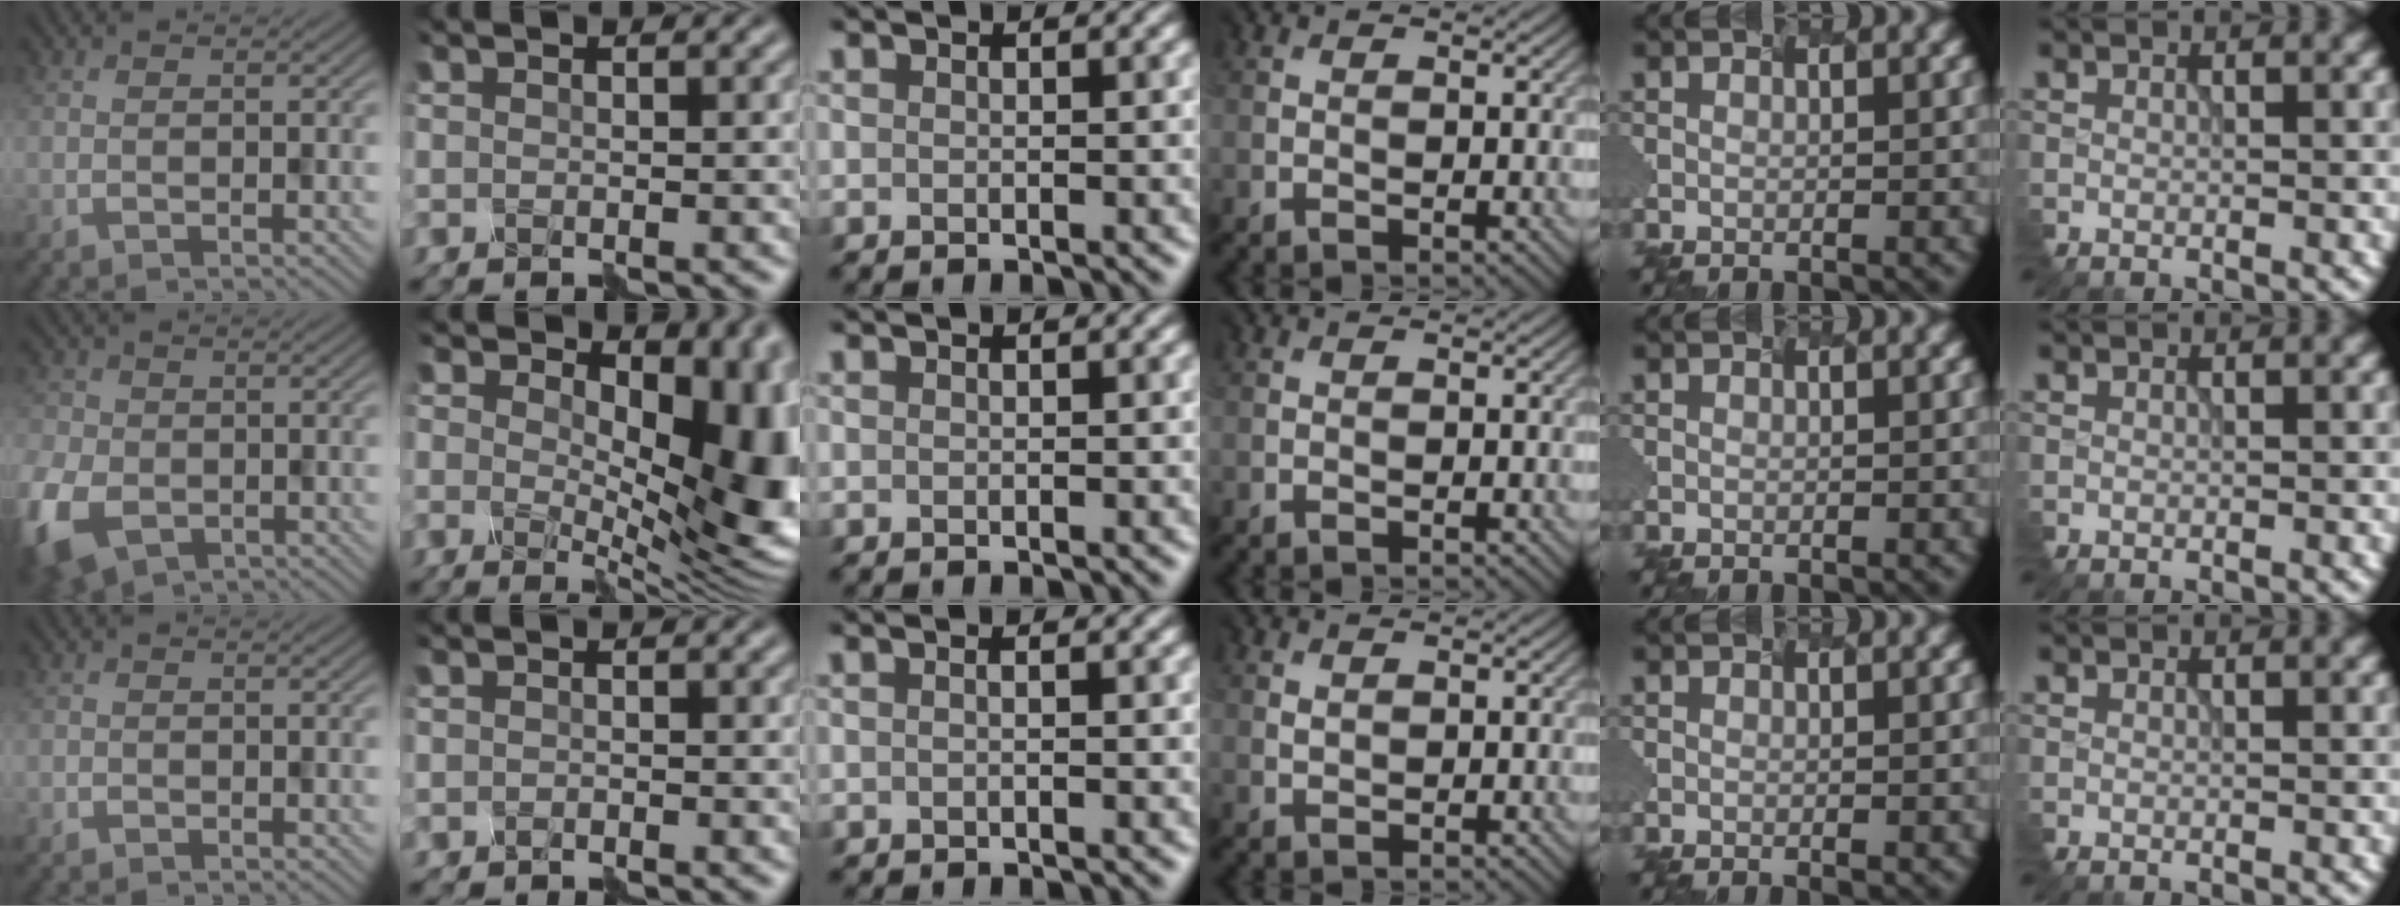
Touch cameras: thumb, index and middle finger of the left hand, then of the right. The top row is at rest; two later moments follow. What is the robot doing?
{"motion": "disassemble", "object": "velcro strap"}